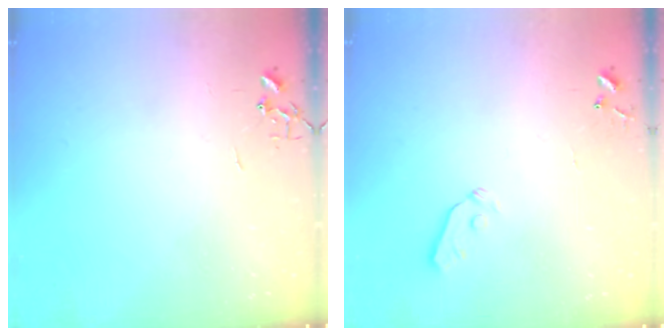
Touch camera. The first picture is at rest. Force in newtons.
{"total": 5.2, "press": 5.2, "slide": 0.6}